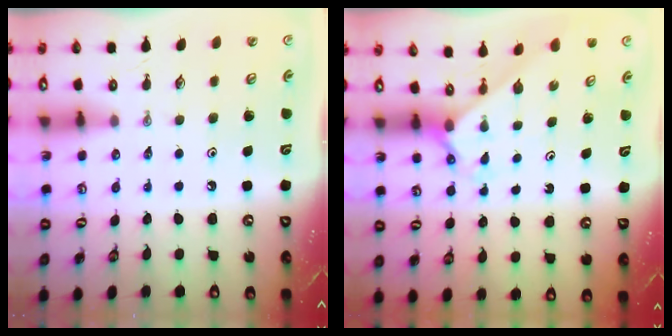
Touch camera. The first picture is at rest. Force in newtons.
{"total": 2.2, "press": 2.2, "slide": 0.3}